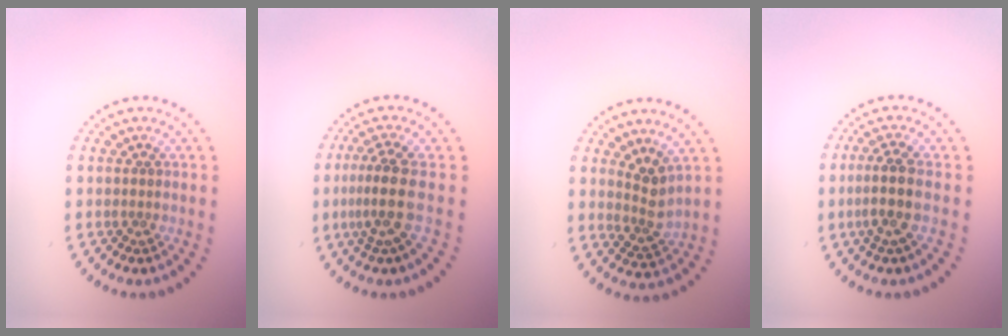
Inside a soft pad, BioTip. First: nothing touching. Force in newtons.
{"total": 3.2, "press": 2.4, "slide": 2.1}
{"total": 2.6, "press": 2.0, "slide": 1.7}
{"total": 2.9, "press": 2.4, "slide": 1.6}